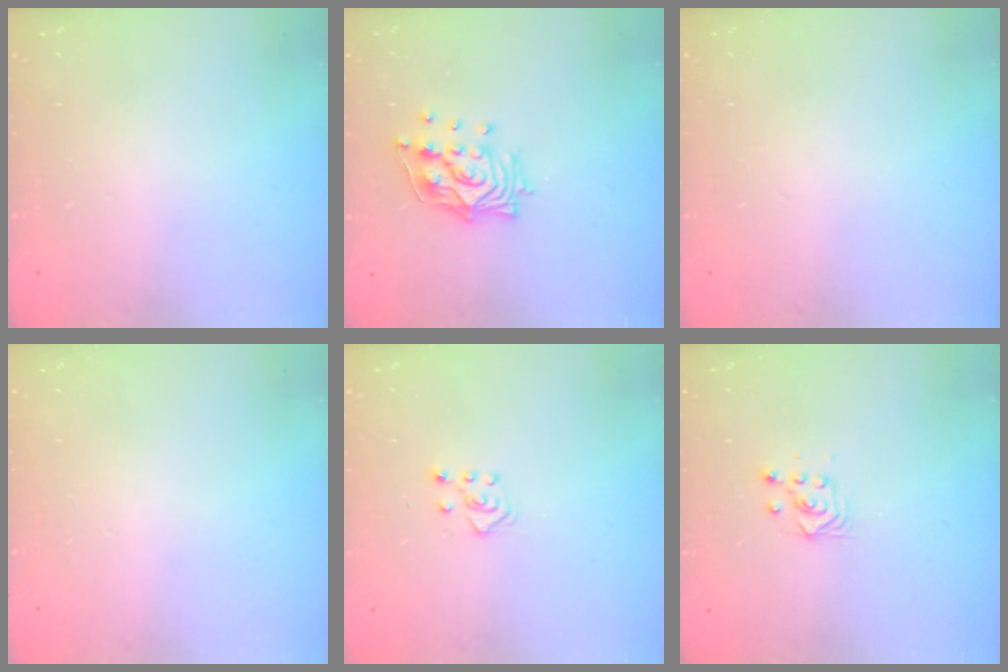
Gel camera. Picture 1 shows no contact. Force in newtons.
{"total": 13.3, "press": 13.3, "slide": 1.2}
{"total": 0.0}
{"total": 0.0}
{"total": 4.9, "press": 4.8, "slide": 0.8}
{"total": 3.6, "press": 3.2, "slide": 1.6}